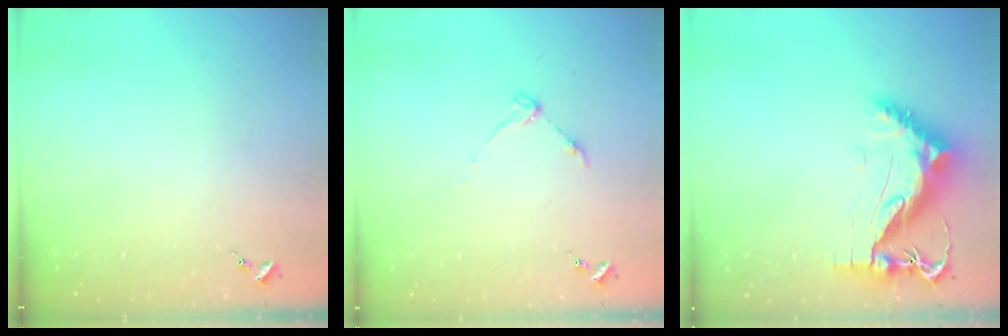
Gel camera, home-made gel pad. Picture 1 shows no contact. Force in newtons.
{"total": 4.0, "press": 4.0, "slide": 0.5}
{"total": 11.9, "press": 11.9, "slide": 1.0}